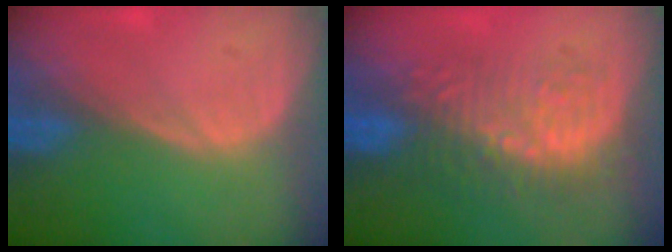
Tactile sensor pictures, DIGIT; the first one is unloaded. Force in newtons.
{"total": 8.8, "press": 8.5, "slide": 2.2}